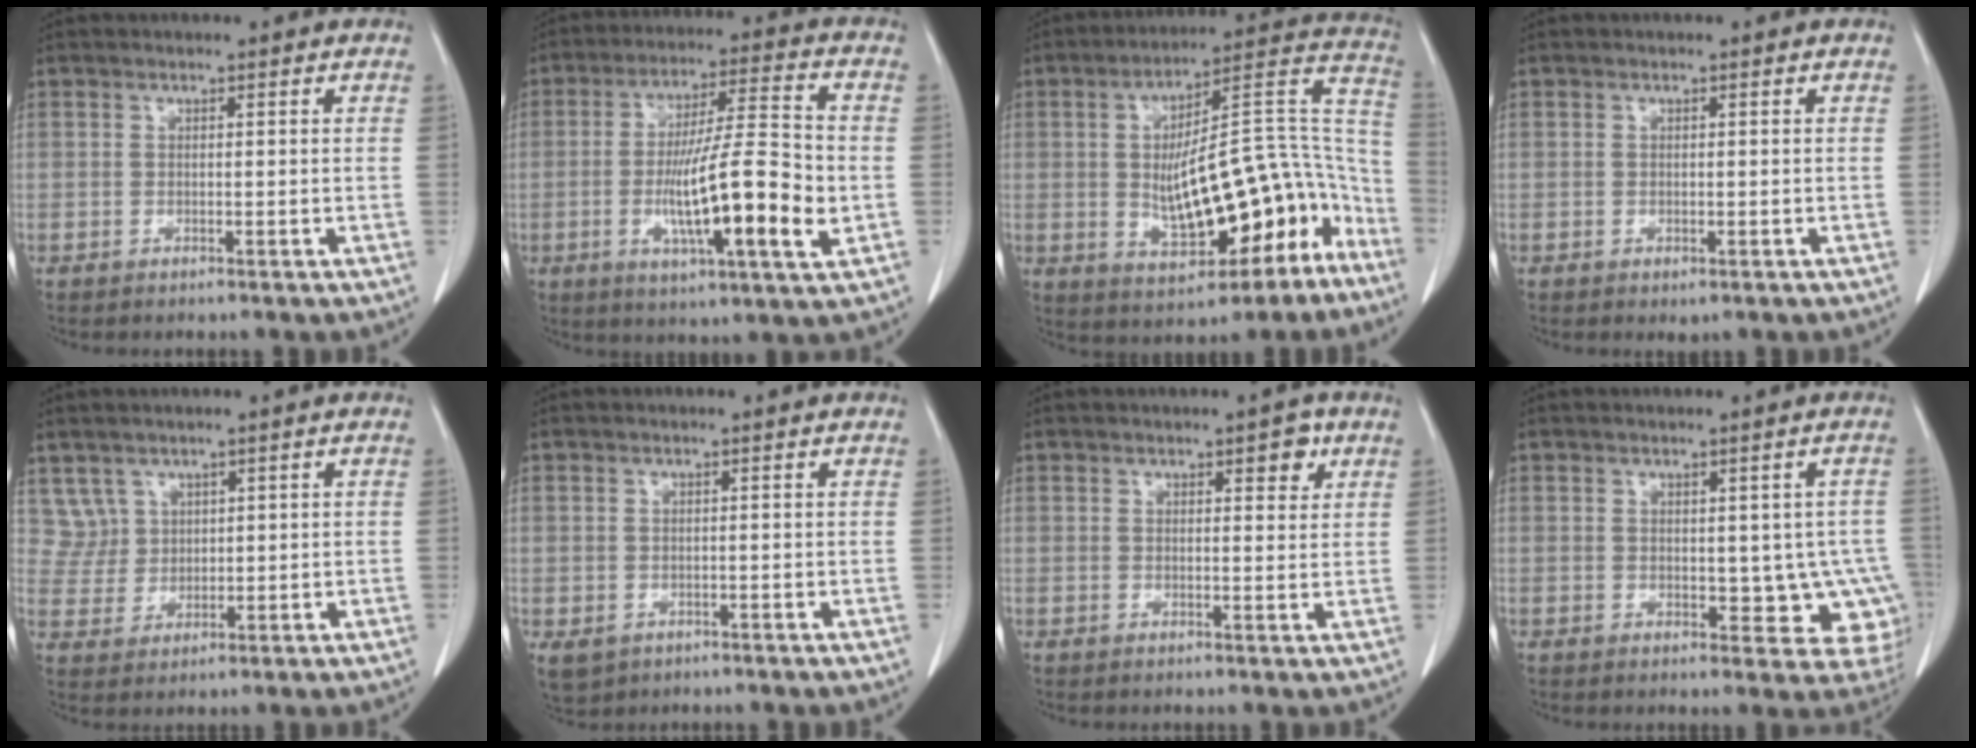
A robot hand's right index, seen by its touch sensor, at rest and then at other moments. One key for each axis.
{"total": 15.9, "fx": -3.0, "fy": 1.5, "fz": 15.6, "tx": -0.266, "ty": -0.003, "tz": -0.051}
{"total": 18.9, "fx": -6.6, "fy": 6.9, "fz": 16.4, "tx": -0.204, "ty": 0.044, "tz": -0.083}
{"total": 1.0, "fx": -0.4, "fy": 0.6, "fz": 0.6, "tx": -0.007, "ty": -0.001, "tz": -0.001}
{"total": 3.9, "fx": 2.2, "fy": 3.2, "fz": -0.5, "tx": 0.016, "ty": 0.008, "tz": 0.048}
{"total": 4.1, "fx": -1.8, "fy": 3.4, "fz": 1.4, "tx": -0.025, "ty": -0.005, "tz": -0.022}
{"total": 2.9, "fx": 1.6, "fy": 1.0, "fz": 2.2, "tx": -0.023, "ty": -0.002, "tz": 0.020}
{"total": 7.7, "fx": -0.7, "fy": 4.5, "fz": 6.2, "tx": -0.039, "ty": 0.008, "tz": 0.001}